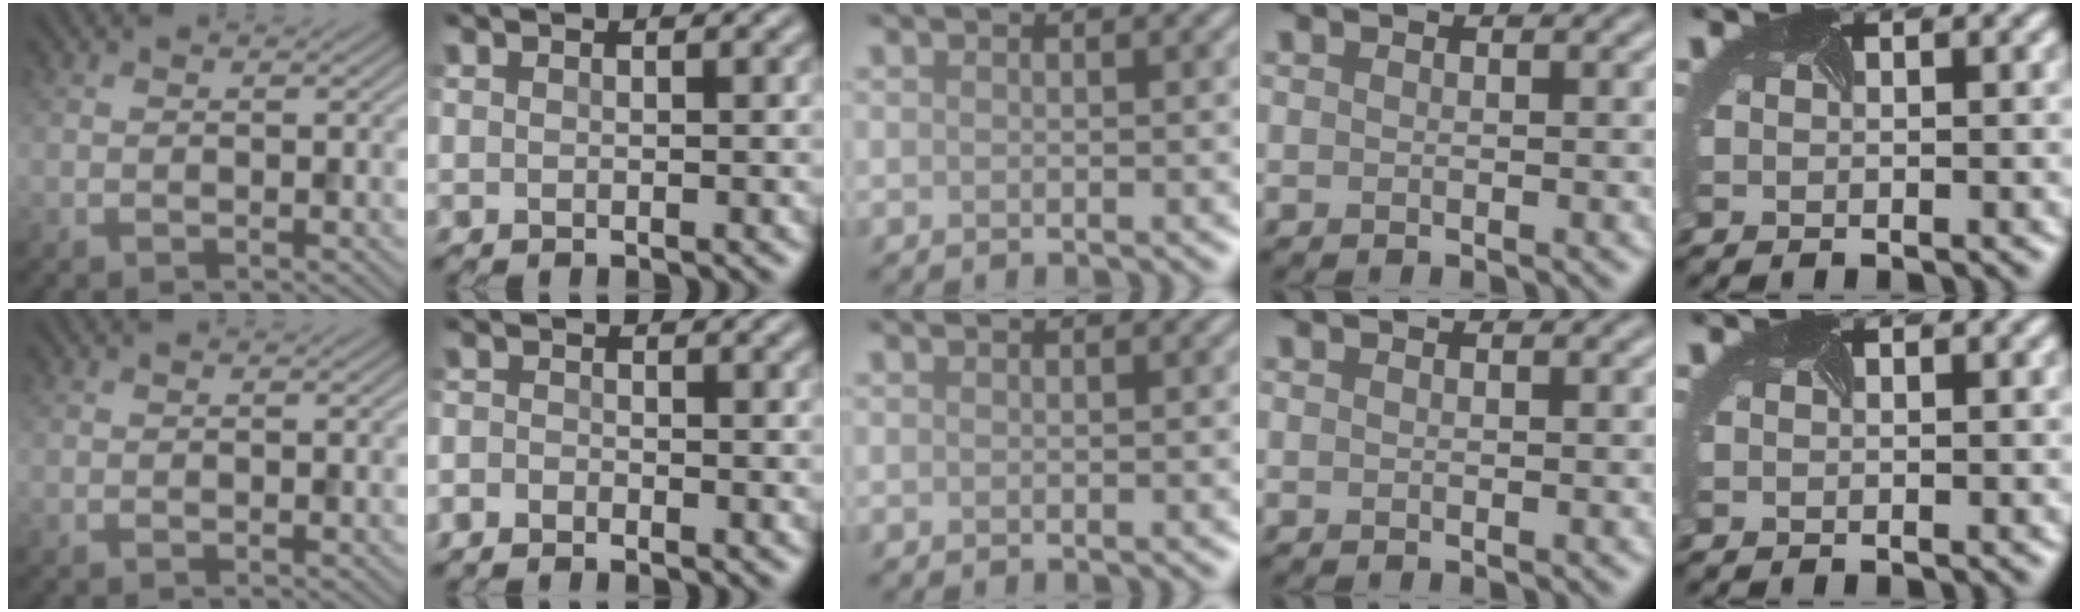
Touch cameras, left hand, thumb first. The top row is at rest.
{"index": {"total": 1.2, "force": [-1.1, 0.5, 0.0], "torque": [0.005, -0.002, -0.027]}}